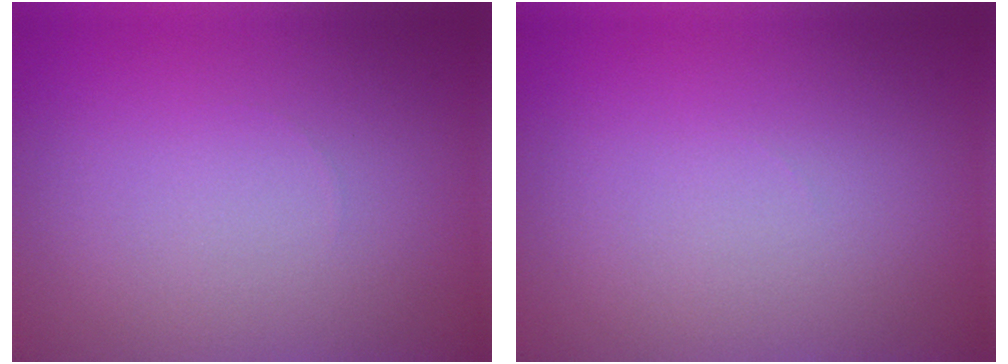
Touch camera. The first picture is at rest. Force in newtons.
{"total": 0.0}